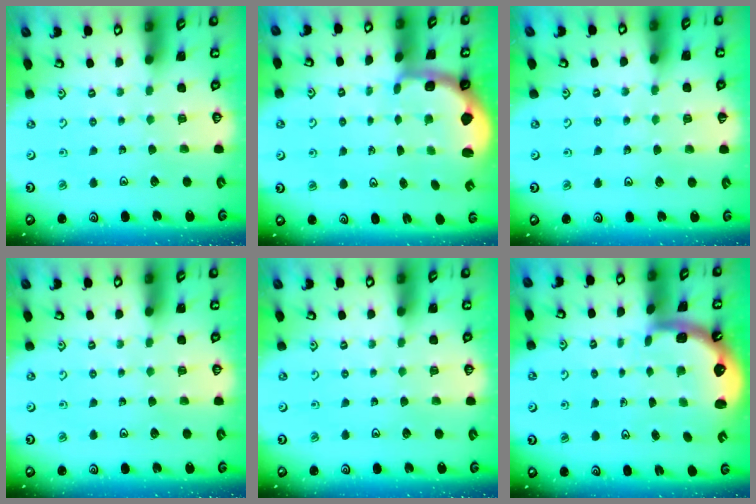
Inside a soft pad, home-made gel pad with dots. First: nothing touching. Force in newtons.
{"total": 1.6, "press": 1.2, "slide": 1.1}
{"total": 2.9, "press": 2.8, "slide": 0.5}
{"total": 0.0}
{"total": 0.0}
{"total": 1.6, "press": 1.5, "slide": 0.6}